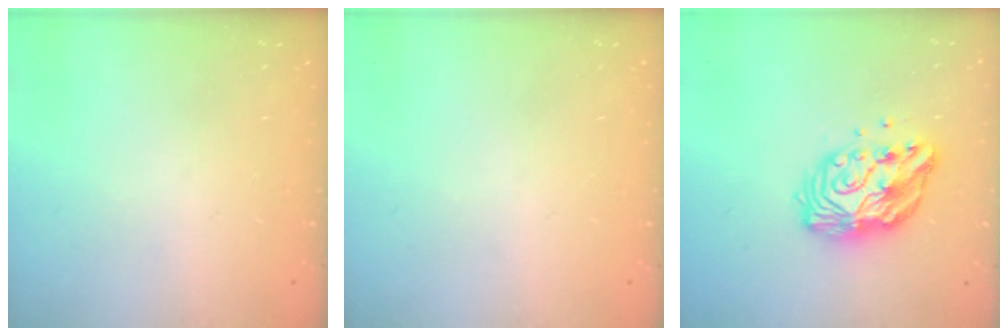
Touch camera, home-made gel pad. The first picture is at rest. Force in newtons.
{"total": 0.0}
{"total": 12.8, "press": 12.8, "slide": 1.1}